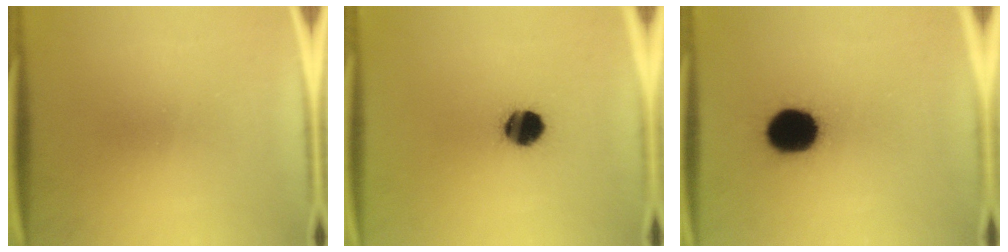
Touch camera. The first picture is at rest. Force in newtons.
{"total": 8.7}
{"total": 15.0}